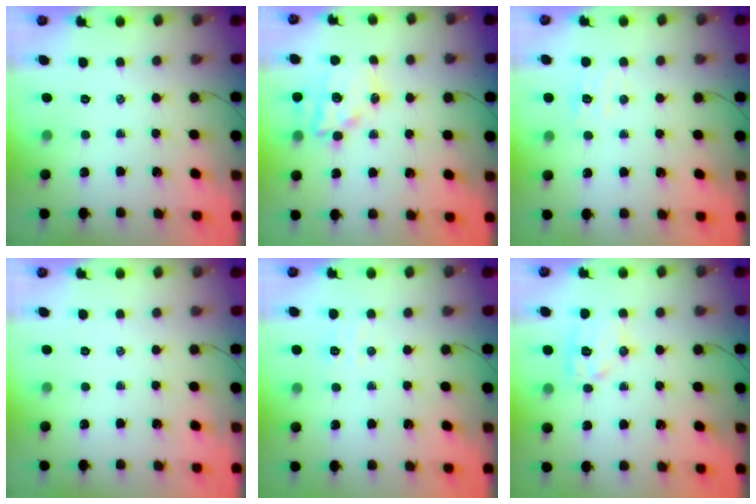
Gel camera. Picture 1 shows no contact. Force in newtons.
{"total": 14.3, "press": 13.8, "slide": 3.5}
{"total": 6.4, "press": 6.3, "slide": 1.3}
{"total": 0.0}
{"total": 4.6, "press": 4.4, "slide": 1.2}
{"total": 9.8, "press": 9.8, "slide": 0.2}